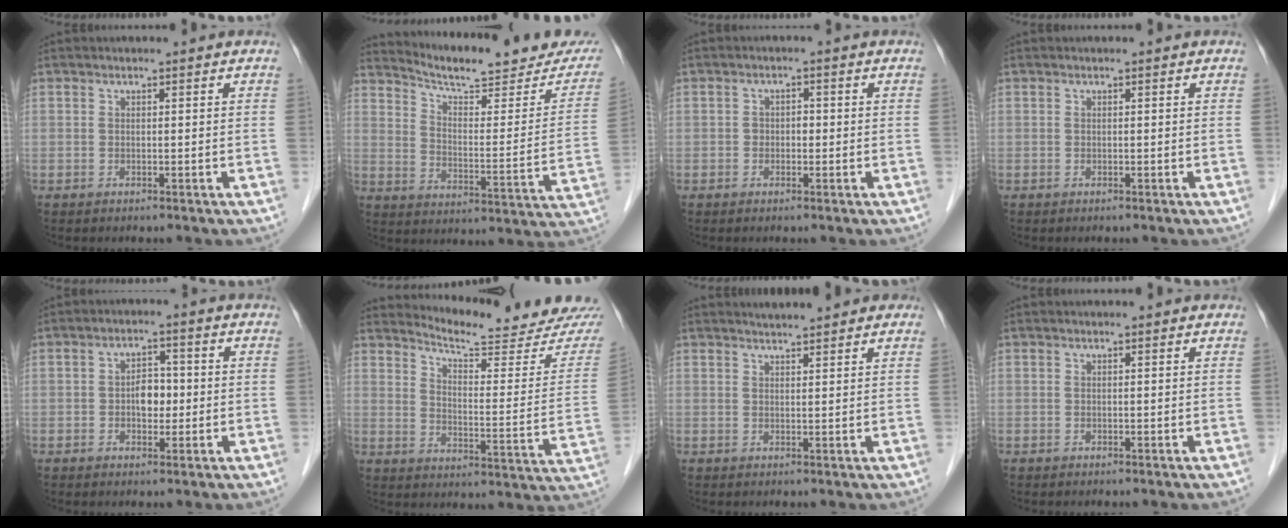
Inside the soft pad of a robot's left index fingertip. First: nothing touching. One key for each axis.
{"total": 19.6, "fx": 18.0, "fy": 3.1, "fz": 7.1, "tx": -0.097, "ty": -0.044, "tz": 0.235}
{"total": 1.7, "fx": -0.2, "fy": 1.2, "fz": 1.1, "tx": -0.014, "ty": 0.008, "tz": -0.005}
{"total": 0.0}
{"total": 3.8, "fx": -0.4, "fy": 2.4, "fz": 2.9, "tx": -0.049, "ty": 0.011, "tz": -0.007}
{"total": 17.2, "fx": 16.7, "fy": 0.3, "fz": 3.8, "tx": -0.056, "ty": -0.100, "tz": 0.207}
{"total": 4.0, "fx": 3.7, "fy": 0.5, "fz": 1.5, "tx": -0.022, "ty": 0.019, "tz": 0.049}
{"total": 0.0}